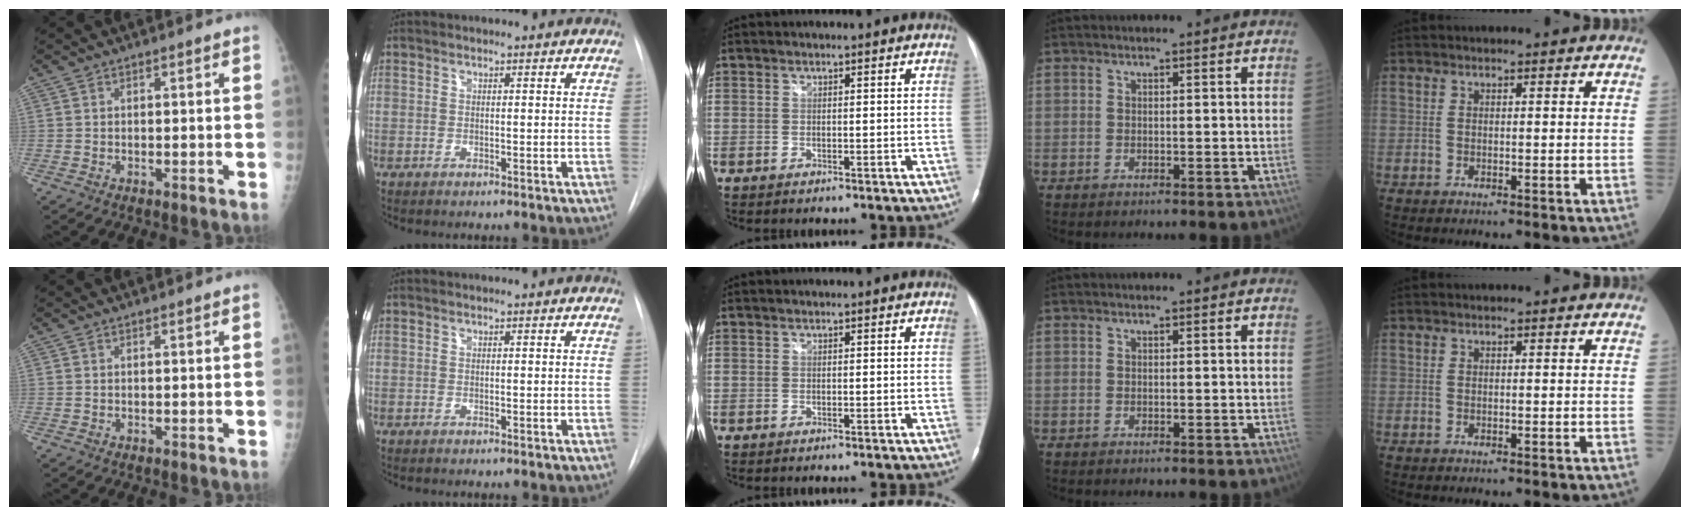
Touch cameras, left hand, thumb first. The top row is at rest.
{}